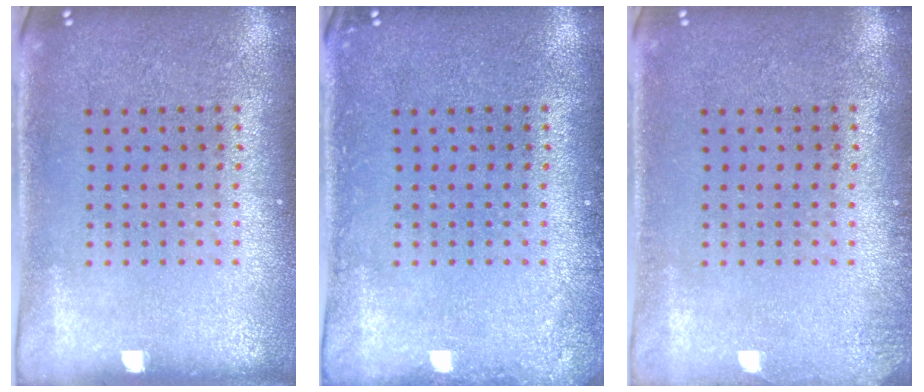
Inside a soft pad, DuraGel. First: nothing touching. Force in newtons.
{"total": 1.1, "press": 1.1, "slide": 0.1}
{"total": 1.0, "press": 1.0, "slide": 0.1}